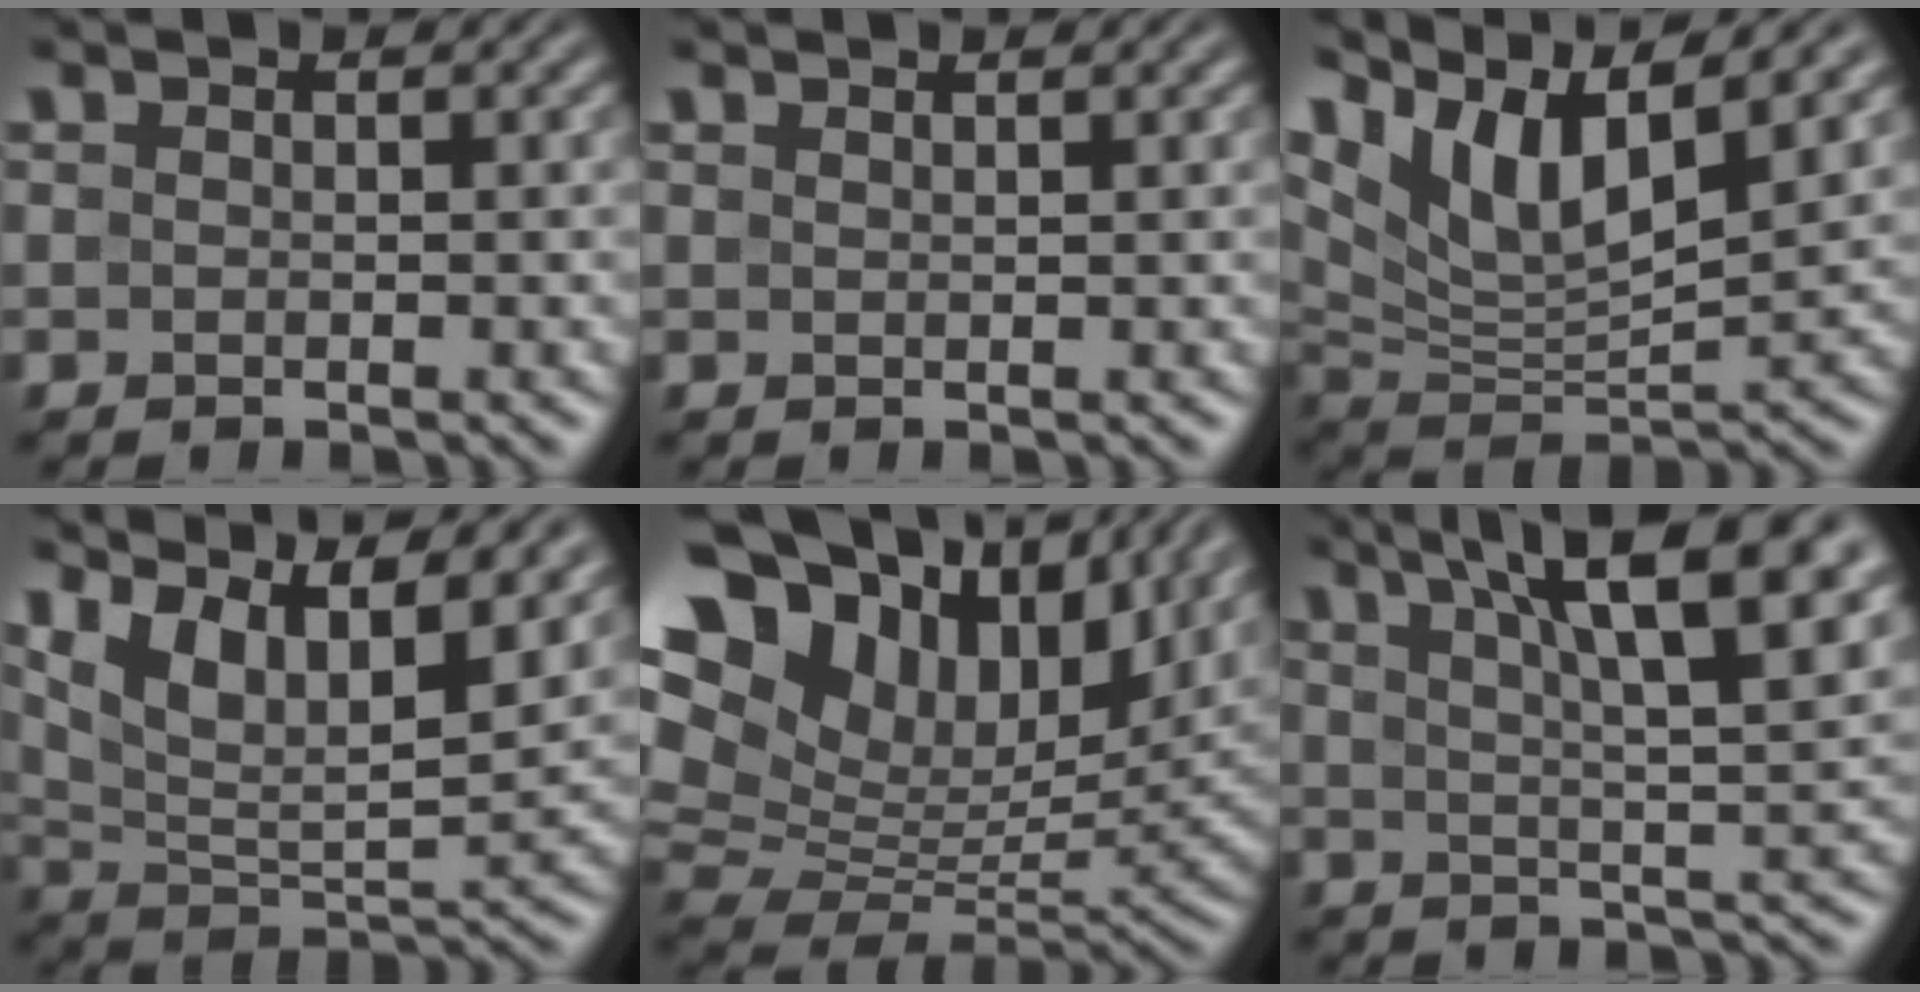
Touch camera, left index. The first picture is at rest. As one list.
[{"total": 0.8, "force": [0.7, 0.1, 0.3], "torque": [-0.002, 0.000, 0.010]}, {"total": 10.3, "force": [6.6, 3.4, 7.2], "torque": [-0.148, 0.007, 0.124]}, {"total": 13.5, "force": [8.5, 4.9, 9.2], "torque": [-0.170, 0.023, 0.123]}, {"total": 21.1, "force": [8.8, 13.1, 14.0], "torque": [-0.275, 0.036, 0.180]}, {"total": 11.9, "force": [6.4, 3.0, 9.5], "torque": [-0.119, 0.026, 0.083]}]